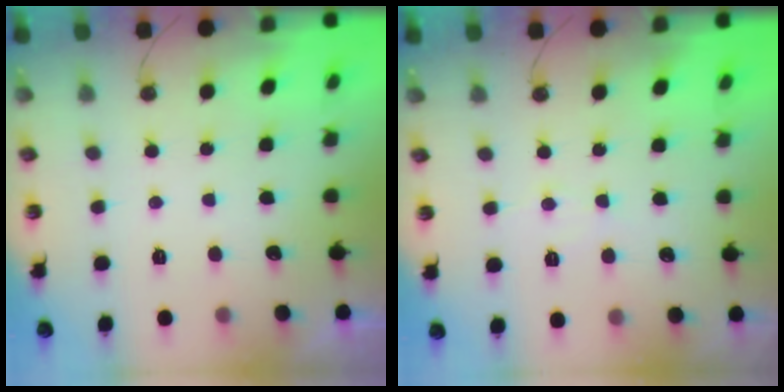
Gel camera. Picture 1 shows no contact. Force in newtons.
{"total": 5.2, "press": 5.2, "slide": 0.8}